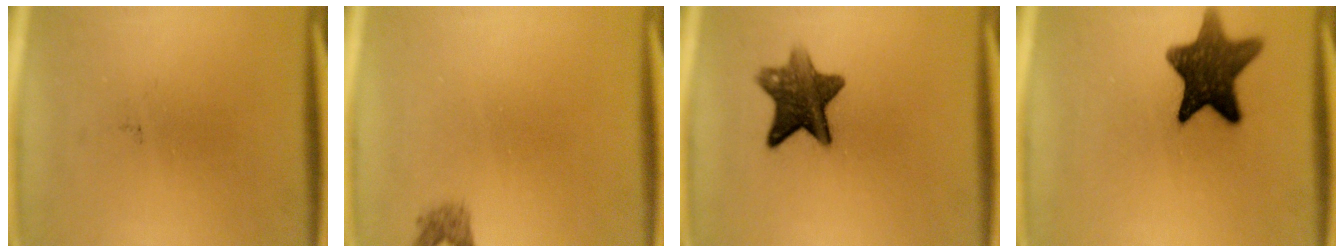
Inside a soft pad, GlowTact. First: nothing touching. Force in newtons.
{"total": 1.4}
{"total": 9.1}
{"total": 12.3}